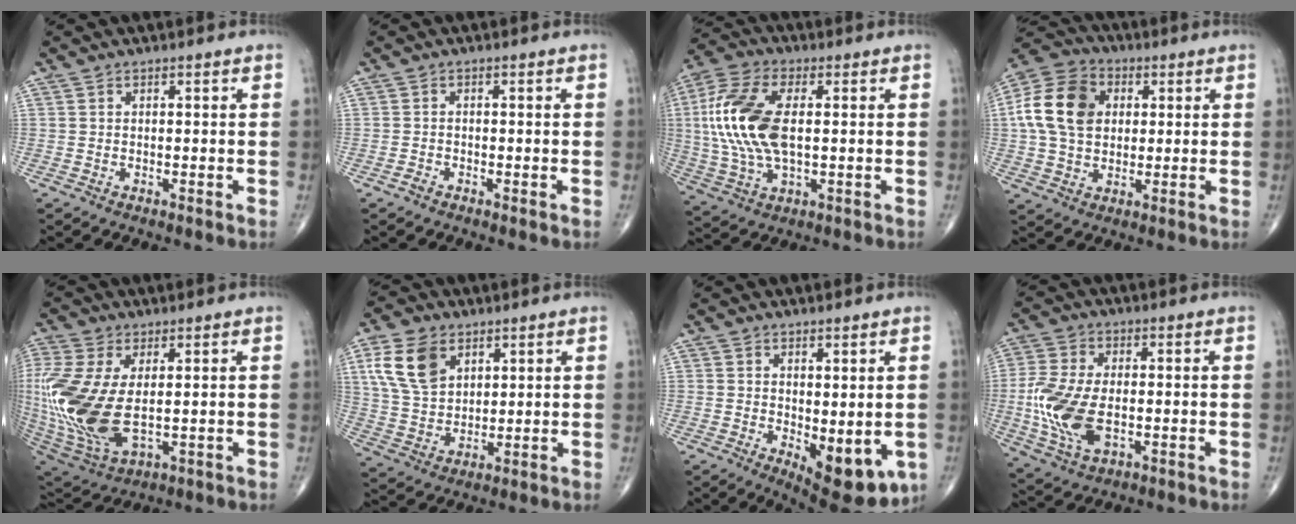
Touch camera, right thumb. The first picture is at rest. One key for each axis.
{"total": 0.9, "fx": -0.6, "fy": 0.4, "fz": 0.6, "tx": -0.010, "ty": -0.001, "tz": -0.015}
{"total": 16.9, "fx": 1.4, "fy": 8.6, "fz": 14.5, "tx": -0.325, "ty": 0.006, "tz": 0.027}
{"total": 14.4, "fx": 2.4, "fy": 10.8, "fz": 9.3, "tx": -0.162, "ty": 0.014, "tz": 0.035}
{"total": 20.4, "fx": 0.6, "fy": 10.8, "fz": 17.3, "tx": -0.423, "ty": -0.022, "tz": 0.031}
{"total": 11.2, "fx": 4.9, "fy": 7.3, "fz": 6.9, "tx": -0.119, "ty": -0.013, "tz": 0.100}
{"total": 10.8, "fx": -2.3, "fy": 4.8, "fz": 9.4, "tx": -0.100, "ty": -0.021, "tz": -0.016}
{"total": 12.7, "fx": -1.8, "fy": 7.0, "fz": 10.4, "tx": -0.232, "ty": -0.006, "tz": -0.031}